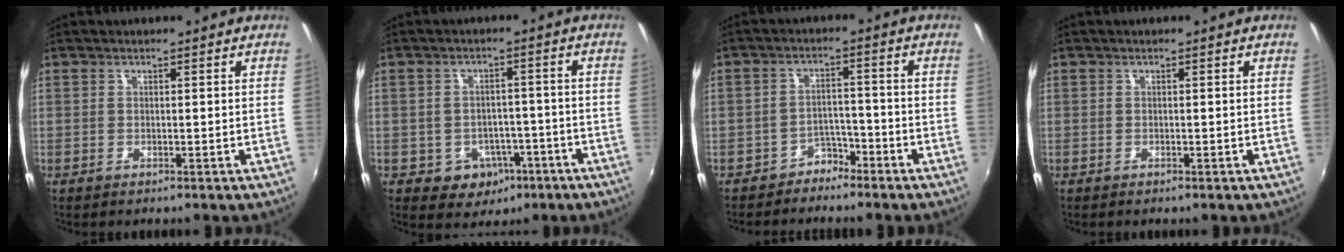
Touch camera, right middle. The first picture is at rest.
{"total": 7.1, "force": [-3.2, 5.9, 2.4], "torque": [-0.054, 0.019, -0.021]}
{"total": 4.0, "force": [-3.3, 2.3, 0.1], "torque": [-0.006, 0.019, -0.055]}
{"total": 0.0}